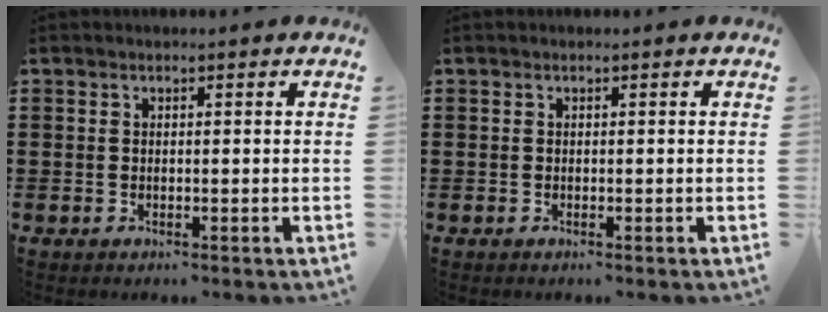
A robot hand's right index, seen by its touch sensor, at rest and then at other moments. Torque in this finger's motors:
{"motor_torque": [0.16, 0.69, -0.17, -0.21]}